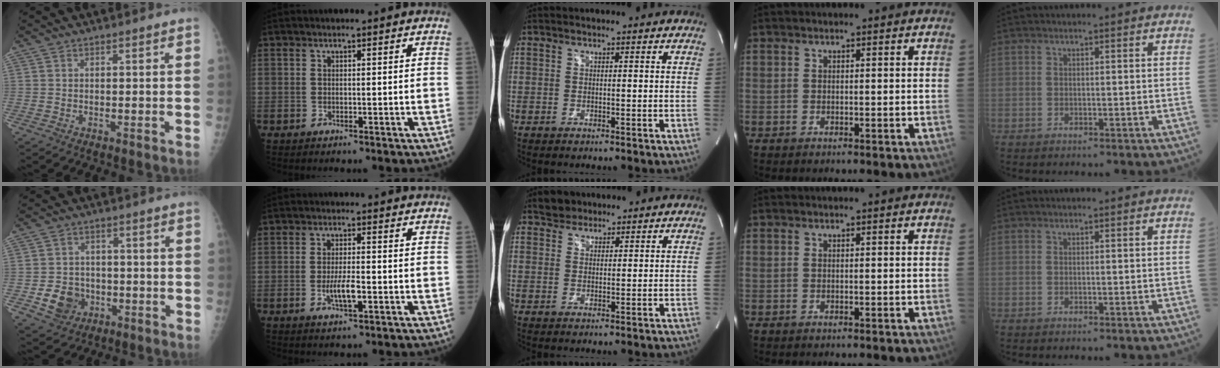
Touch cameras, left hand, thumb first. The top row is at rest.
{"thumb": {"total": 7.3, "force": [-2.2, 6.3, 3.0], "torque": [-0.026, 0.011, -0.031]}, "index": {"total": 3.7, "force": [-1.1, 0.8, 3.5], "torque": [-0.071, -0.002, -0.019]}, "middle": {"total": 2.5, "force": [2.0, 1.5, 0.0], "torque": [-0.001, 0.012, 0.031]}}